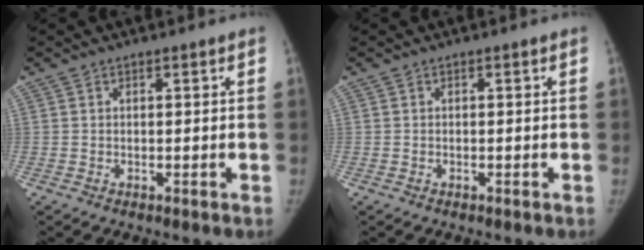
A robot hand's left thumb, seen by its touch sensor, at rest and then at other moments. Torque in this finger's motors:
{"motor_torque": [0.05, 0.00, 0.10, -0.06, 0.01]}